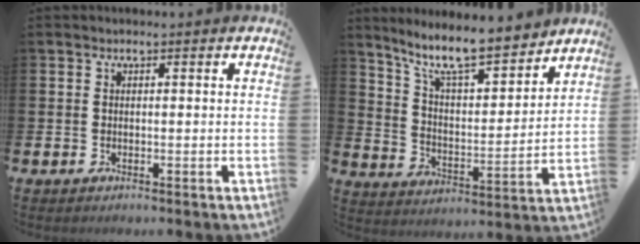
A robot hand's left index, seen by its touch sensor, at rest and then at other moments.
{"total": 10.6, "force": [9.4, 1.8, 4.6], "torque": [-0.107, -0.064, 0.161]}